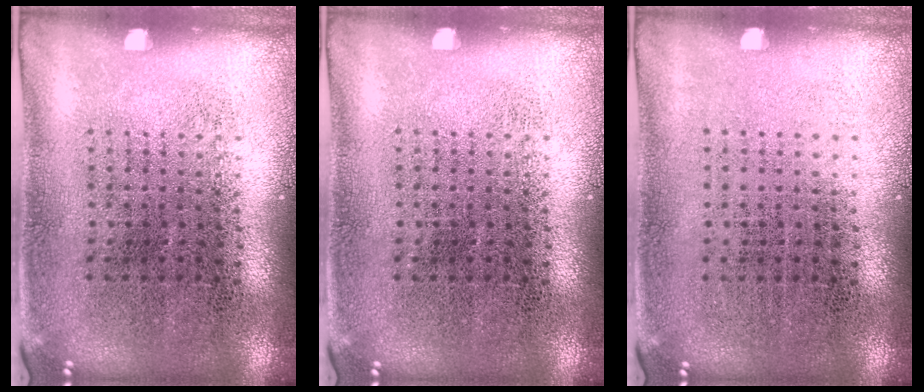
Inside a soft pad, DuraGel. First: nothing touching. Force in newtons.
{"total": 0.0}
{"total": 0.0}